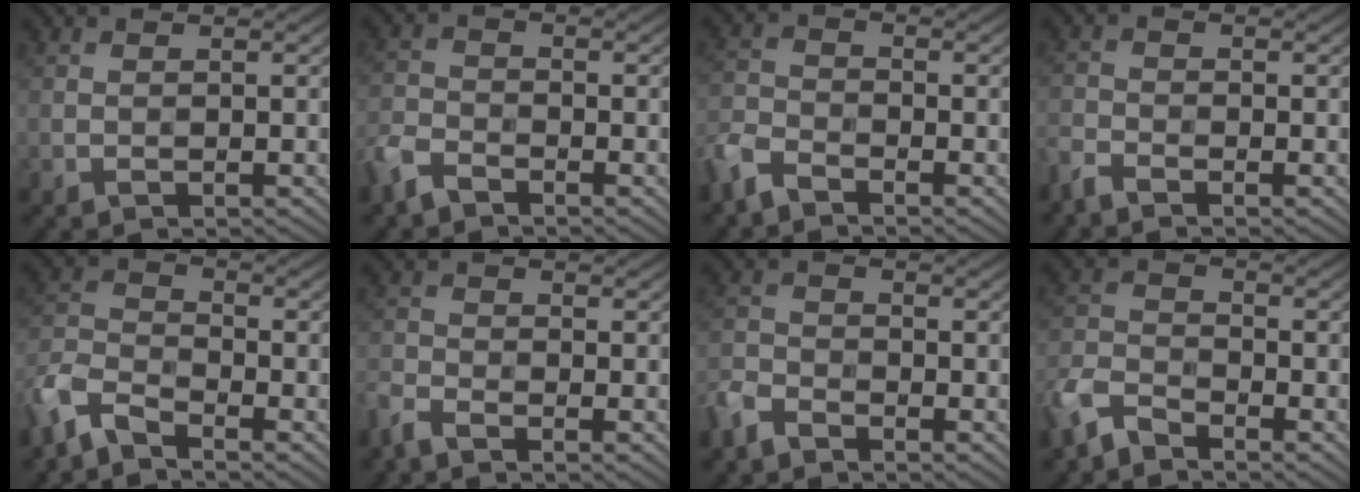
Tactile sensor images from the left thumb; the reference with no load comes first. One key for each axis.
{"total": 5.0, "fx": -3.7, "fy": 2.5, "fz": 2.4, "tx": -0.061, "ty": -0.011, "tz": -0.084}
{"total": 5.5, "fx": -4.1, "fy": 2.6, "fz": 2.6, "tx": -0.068, "ty": -0.013, "tz": -0.096}
{"total": 2.9, "fx": -2.7, "fy": 0.7, "fz": 1.0, "tx": -0.031, "ty": -0.014, "tz": -0.054}
{"total": 7.5, "fx": -5.6, "fy": 3.0, "fz": 3.9, "tx": -0.095, "ty": -0.013, "tz": -0.124}
{"total": 3.3, "fx": -3.0, "fy": 0.8, "fz": 1.3, "tx": -0.039, "ty": -0.014, "tz": -0.061}
{"total": 4.5, "fx": -3.6, "fy": 2.1, "fz": 1.7, "tx": -0.049, "ty": -0.013, "tz": -0.081}
{"total": 6.2, "fx": -4.9, "fy": 2.7, "fz": 2.8, "tx": -0.069, "ty": -0.011, "tz": -0.112}